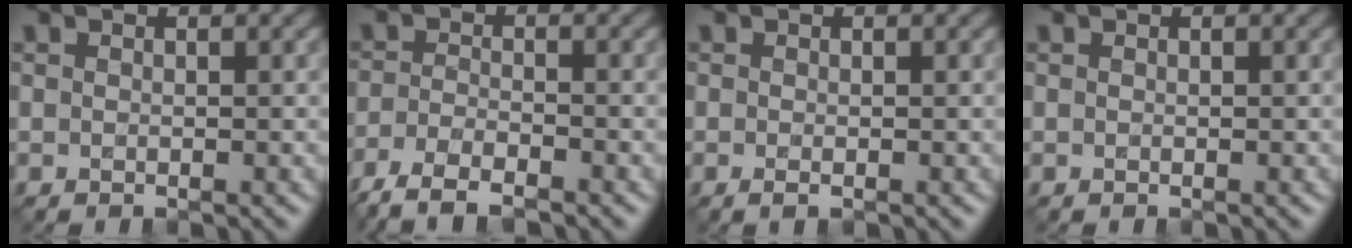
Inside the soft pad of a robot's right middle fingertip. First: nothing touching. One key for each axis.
{"total": 4.7, "fx": -3.7, "fy": 1.2, "fz": 2.5, "tx": -0.051, "ty": -0.009, "tz": -0.077}
{"total": 0.6, "fx": -0.2, "fy": 0.1, "fz": 0.6, "tx": -0.013, "ty": -0.004, "tz": -0.003}
{"total": 0.0}